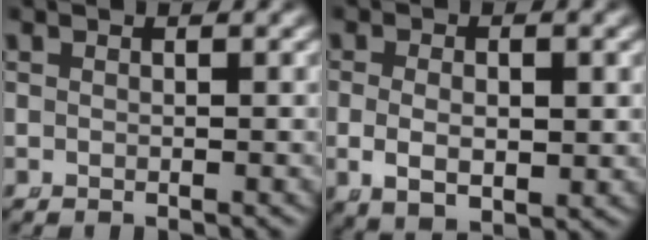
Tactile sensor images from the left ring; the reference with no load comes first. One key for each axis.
{"total": 3.8, "fx": -0.5, "fy": 2.2, "fz": 3.1, "tx": -0.064, "ty": -0.019, "tz": 0.007}